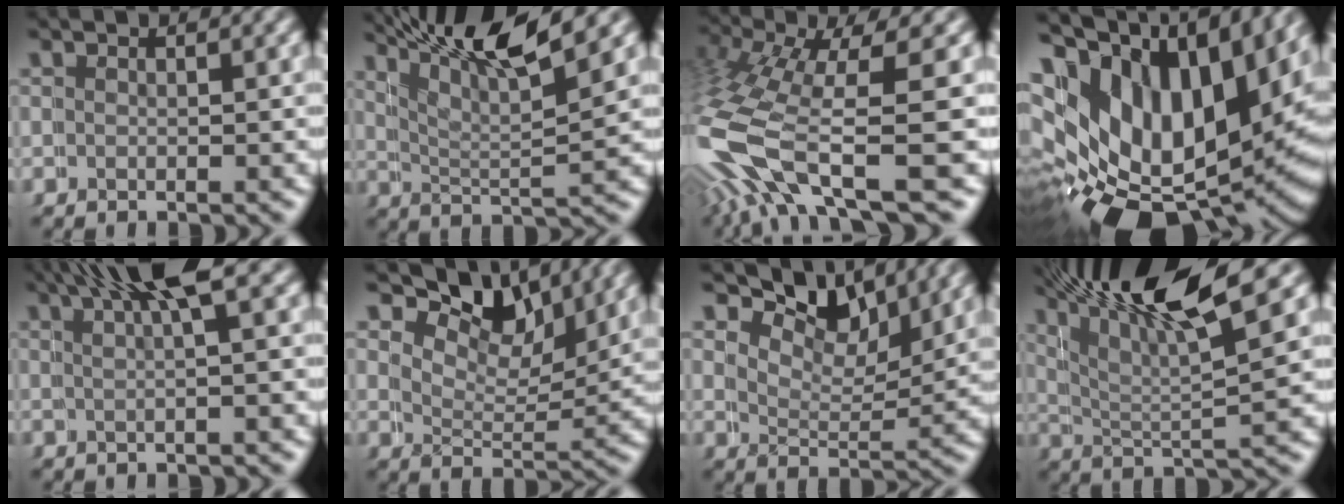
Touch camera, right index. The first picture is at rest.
{"total": 9.1, "force": [7.3, 1.5, 5.2], "torque": [-0.088, 0.014, 0.112]}
{"total": 8.0, "force": [-1.5, 4.8, 6.2], "torque": [-0.186, -0.042, -0.006]}
{"total": 20.7, "force": [0.7, 14.3, 15.0], "torque": [-0.266, -0.027, 0.028]}
{"total": 5.8, "force": [3.4, 0.9, 4.5], "torque": [-0.059, 0.017, 0.055]}
{"total": 6.8, "force": [6.1, 2.2, 2.1], "torque": [-0.047, 0.004, 0.098]}
{"total": 6.2, "force": [5.7, 1.6, 1.6], "torque": [-0.036, 0.002, 0.093]}
{"total": 11.2, "force": [7.9, 3.2, 7.4], "torque": [-0.131, 0.025, 0.119]}